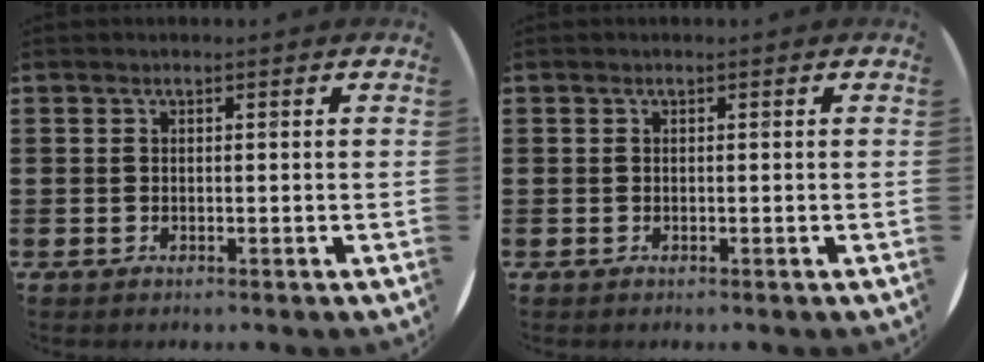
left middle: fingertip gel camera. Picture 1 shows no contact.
{"total": 0.0}